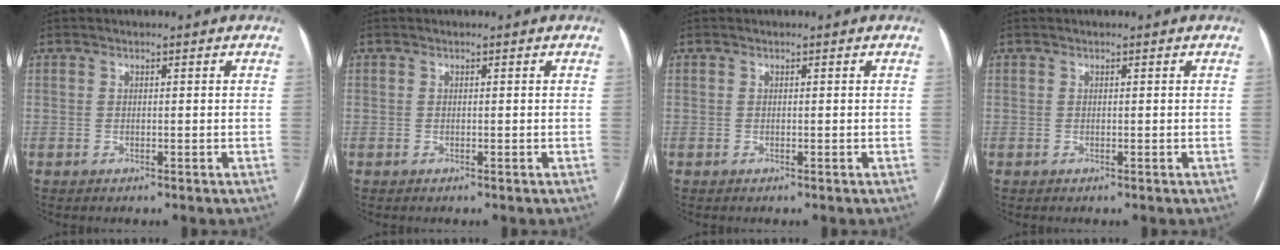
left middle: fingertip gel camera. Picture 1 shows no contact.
{"total": 0.0}
{"total": 0.0}
{"total": 0.0}